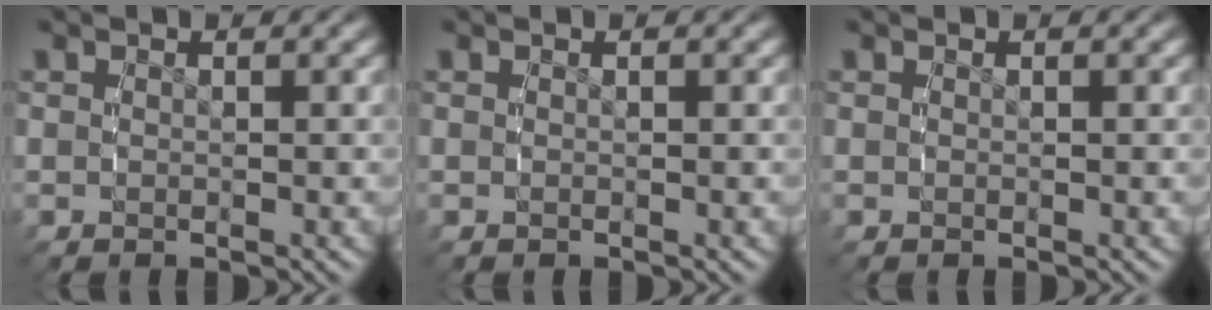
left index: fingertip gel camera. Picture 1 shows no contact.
{"total": 0.0}
{"total": 0.0}